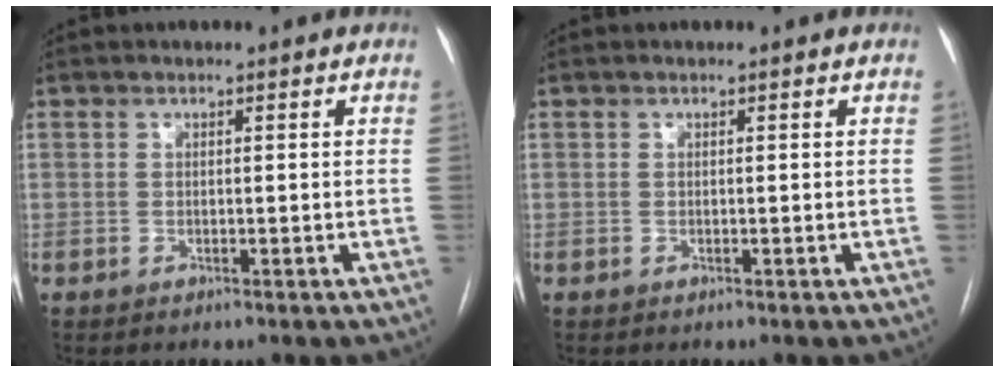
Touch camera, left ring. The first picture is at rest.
{"total": 0.0}